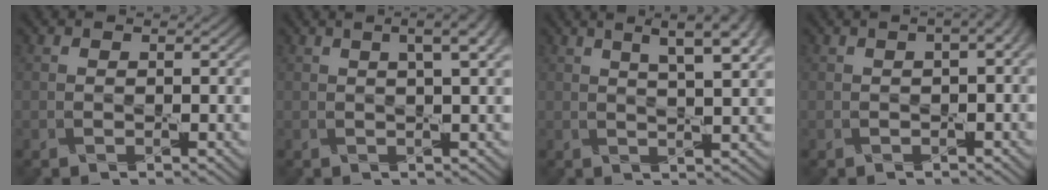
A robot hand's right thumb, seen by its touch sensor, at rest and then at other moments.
{"total": 4.9, "force": [2.0, 1.2, 4.4], "torque": [-0.055, 0.014, 0.020]}
{"total": 8.8, "force": [4.4, 2.4, 7.2], "torque": [-0.088, 0.024, 0.049]}
{"total": 4.5, "force": [0.9, 1.8, 4.0], "torque": [-0.046, 0.011, 0.007]}